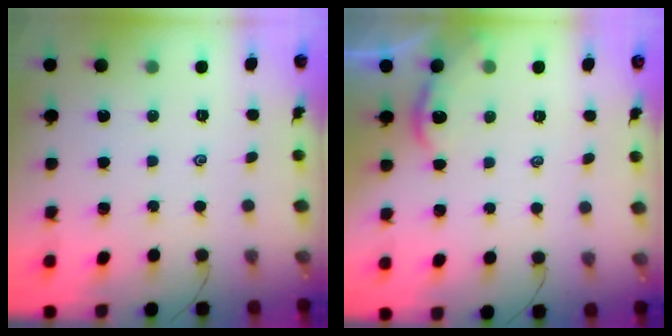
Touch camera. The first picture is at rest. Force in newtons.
{"total": 2.3, "press": 2.3, "slide": 0.2}